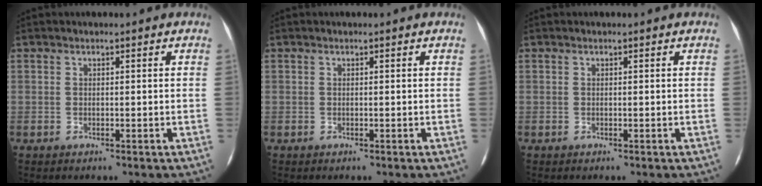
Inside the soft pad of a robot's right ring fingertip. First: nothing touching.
{"total": 0.0}
{"total": 0.0}